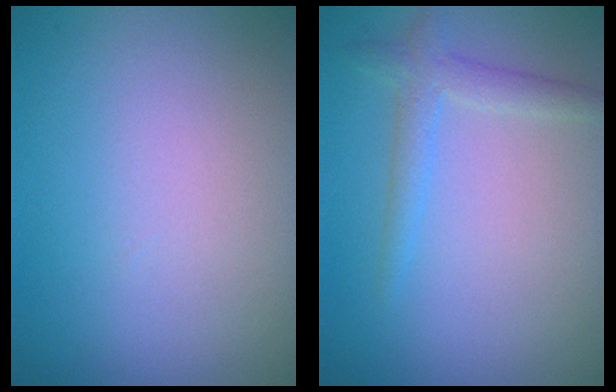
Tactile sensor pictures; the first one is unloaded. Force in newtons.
{"total": 2.1, "press": 2.1, "slide": 0.1}